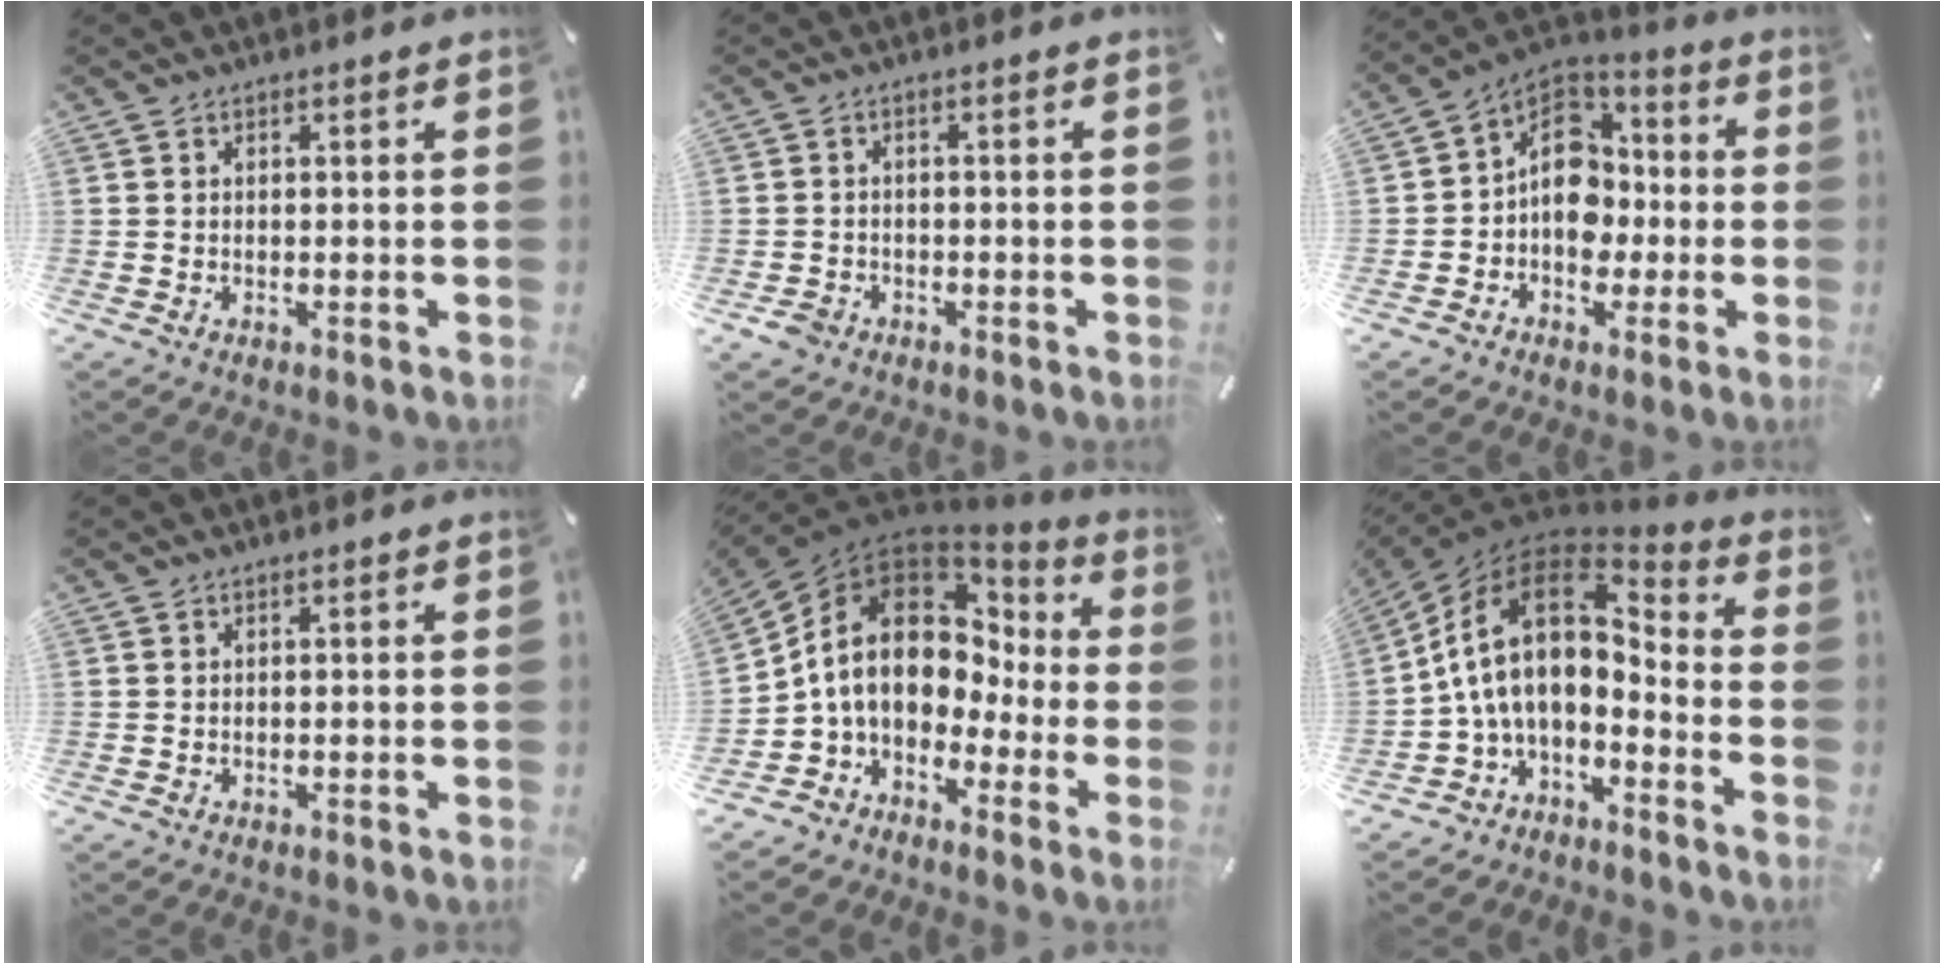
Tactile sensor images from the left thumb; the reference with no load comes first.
{"total": 2.9, "force": [-1.7, 2.1, 0.9], "torque": [-0.022, 0.006, -0.035]}
{"total": 12.5, "force": [-1.4, 10.6, 6.5], "torque": [-0.102, 0.011, -0.023]}
{"total": 0.0}
{"total": 13.2, "force": [1.4, 10.3, 8.1], "torque": [-0.179, -0.011, 0.018]}
{"total": 16.8, "force": [0.6, 10.2, 13.4], "torque": [-0.277, -0.006, 0.009]}